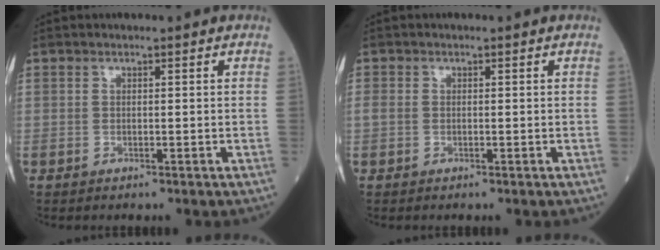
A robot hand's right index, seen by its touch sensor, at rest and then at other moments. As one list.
[{"total": 1.2, "force": [-0.2, 0.4, 1.1], "torque": [-0.034, 0.006, -0.003]}]